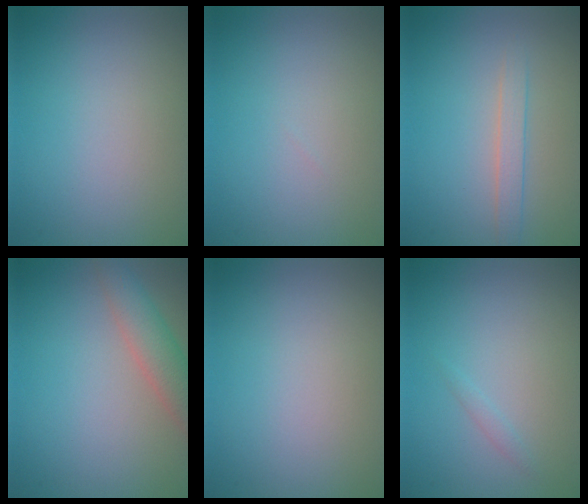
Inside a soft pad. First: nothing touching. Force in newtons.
{"total": 0.0}
{"total": 1.6, "press": 1.6, "slide": 0.1}
{"total": 3.5, "press": 3.5, "slide": 0.2}
{"total": 0.0}
{"total": 0.5, "press": 0.5, "slide": 0.0}